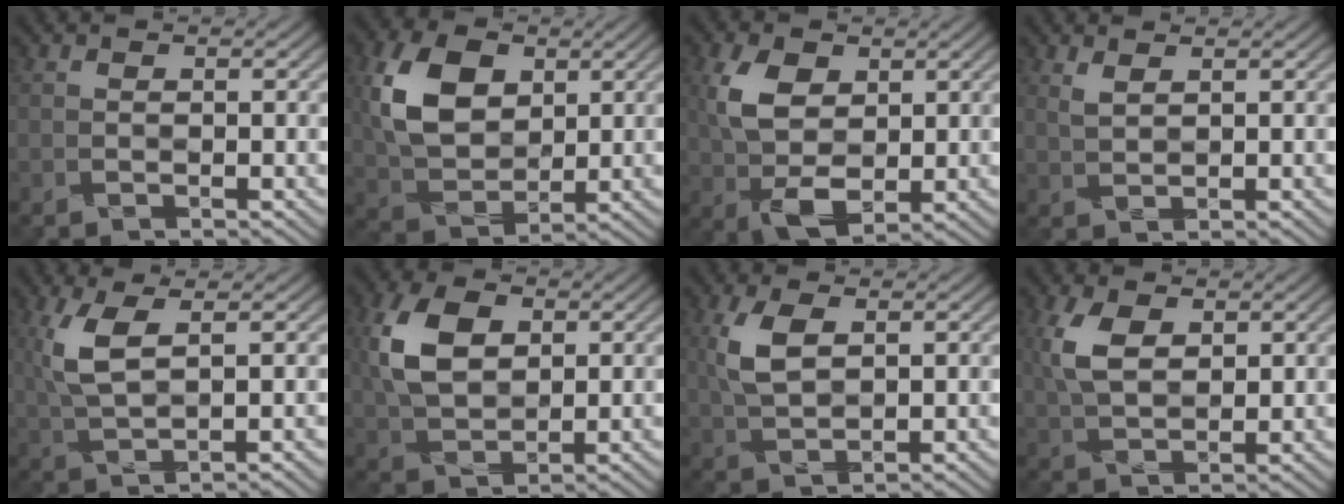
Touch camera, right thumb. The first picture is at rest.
{"total": 10.3, "force": [2.8, 7.0, 7.0], "torque": [-0.167, 0.011, 0.046]}
{"total": 8.0, "force": [1.3, 5.2, 6.0], "torque": [-0.142, 0.001, 0.021]}
{"total": 1.8, "force": [1.4, 0.2, 1.1], "torque": [-0.028, 0.001, 0.029]}
{"total": 6.1, "force": [1.5, 2.1, 5.6], "torque": [-0.133, 0.007, 0.024]}
{"total": 8.9, "force": [1.8, 5.8, 6.6], "torque": [-0.162, 0.011, 0.029]}
{"total": 5.8, "force": [1.3, 3.0, 4.8], "torque": [-0.114, 0.007, 0.023]}
{"total": 6.6, "force": [1.9, 3.8, 5.0], "torque": [-0.120, 0.004, 0.036]}